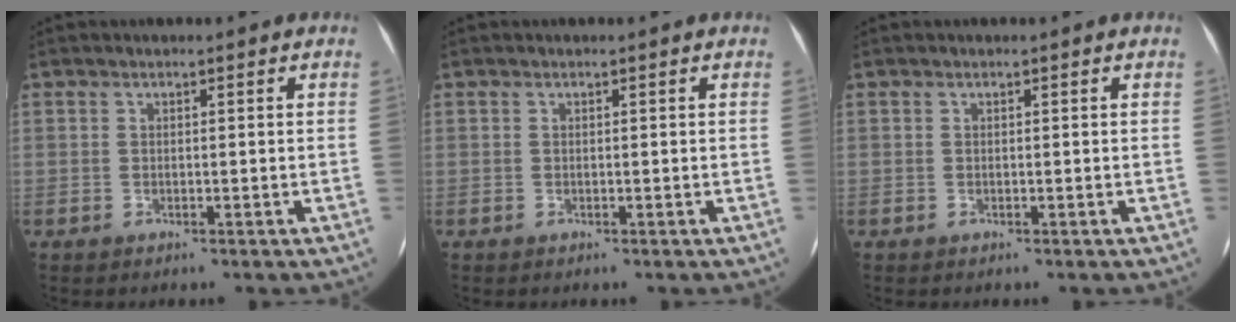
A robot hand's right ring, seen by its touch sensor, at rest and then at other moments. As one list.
[{"total": 0.0}, {"total": 0.0}]